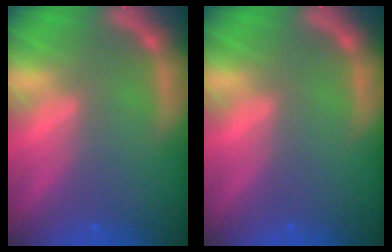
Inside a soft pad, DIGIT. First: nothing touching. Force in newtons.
{"total": 0.0}